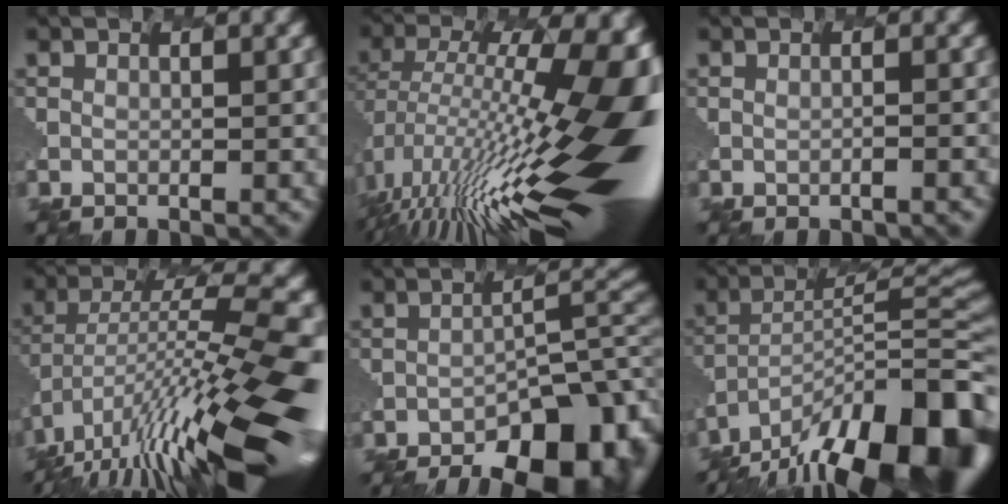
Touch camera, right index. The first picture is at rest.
{"total": 17.6, "force": [-2.4, 5.6, 16.5], "torque": [-0.275, 0.005, -0.039]}
{"total": 0.7, "force": [-0.4, 0.0, 0.5], "torque": [-0.012, 0.003, -0.006]}
{"total": 13.8, "force": [-5.8, 3.6, 12.0], "torque": [-0.223, 0.018, -0.099]}
{"total": 13.6, "force": [-9.3, 5.1, 8.6], "torque": [-0.119, -0.004, -0.117]}
{"total": 16.9, "force": [-11.4, 5.5, 11.2], "torque": [-0.169, -0.001, -0.182]}